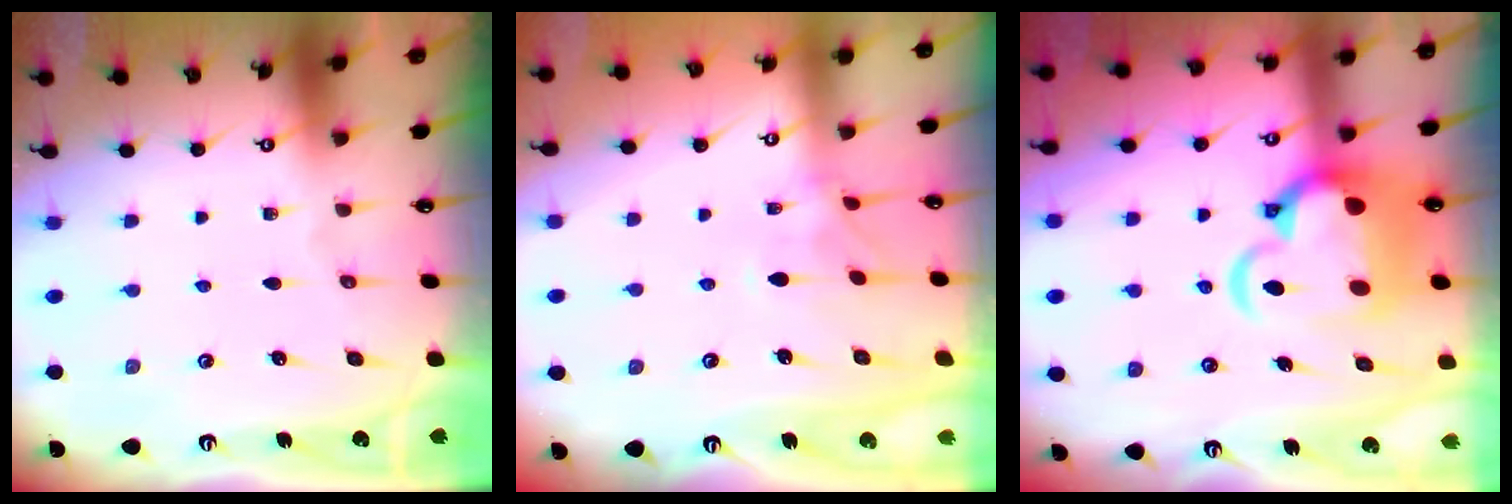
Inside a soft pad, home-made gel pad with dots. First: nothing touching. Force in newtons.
{"total": 0.9, "press": 0.1, "slide": 0.9}
{"total": 9.8, "press": 9.6, "slide": 2.3}